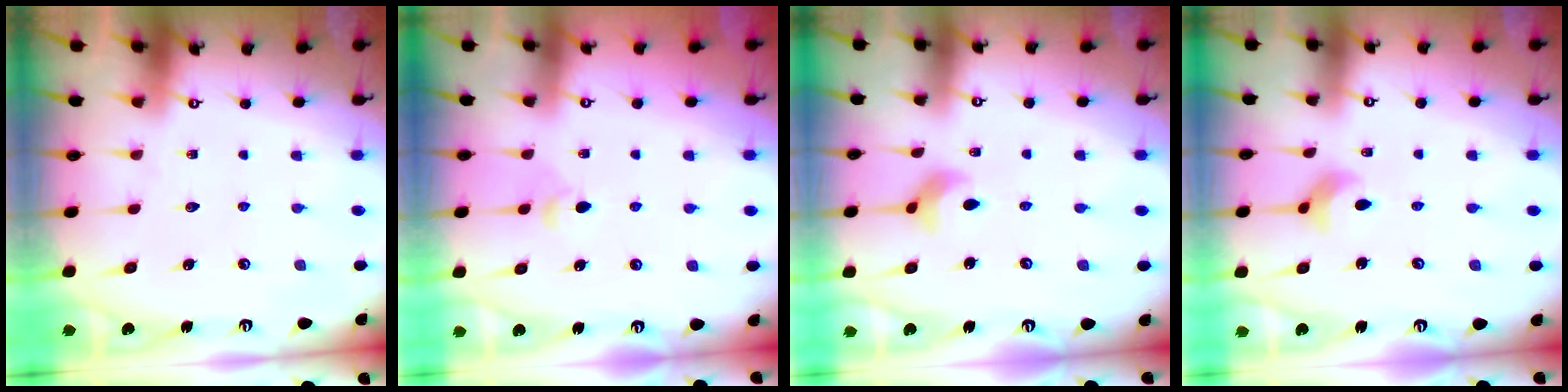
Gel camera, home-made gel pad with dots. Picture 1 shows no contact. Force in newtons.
{"total": 2.8, "press": 2.7, "slide": 0.4}
{"total": 3.9, "press": 3.9, "slide": 0.7}
{"total": 3.4, "press": 3.4, "slide": 0.6}